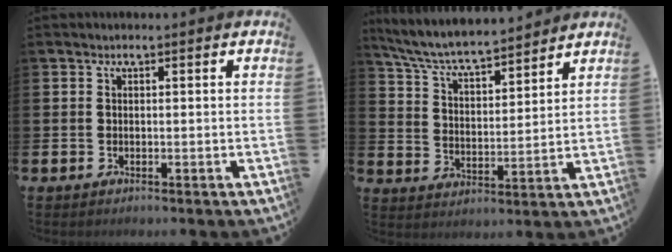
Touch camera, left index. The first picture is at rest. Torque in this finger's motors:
{"motor_torque": [0.30, -0.47, 0.81, 0.21]}